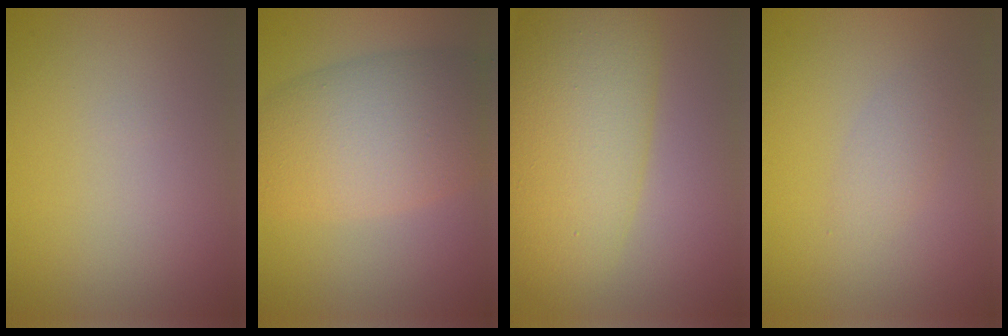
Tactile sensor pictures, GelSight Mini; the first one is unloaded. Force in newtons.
{"total": 8.7, "press": 8.7, "slide": 0.3}
{"total": 9.7, "press": 9.7, "slide": 0.1}
{"total": 1.6, "press": 1.6, "slide": 0.1}